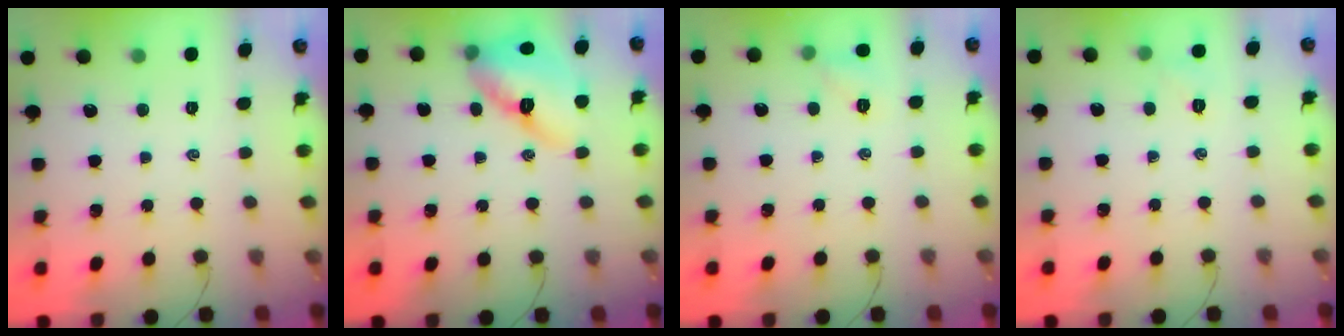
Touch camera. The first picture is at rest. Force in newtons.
{"total": 12.9, "press": 12.4, "slide": 3.7}
{"total": 5.6, "press": 5.5, "slide": 1.4}
{"total": 4.8, "press": 4.6, "slide": 1.0}